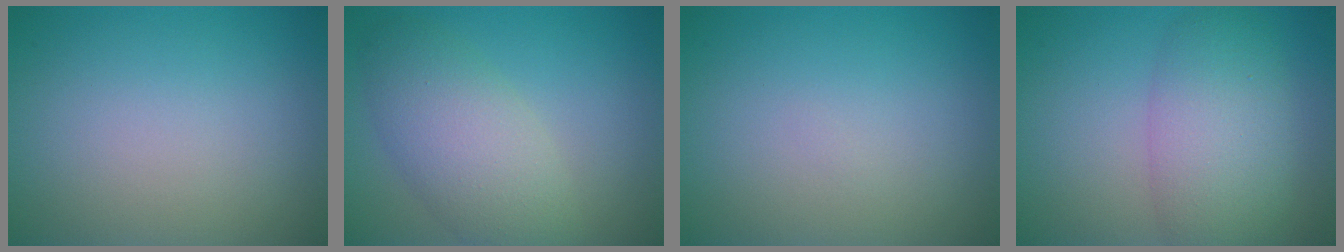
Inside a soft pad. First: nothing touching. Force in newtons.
{"total": 5.6, "press": 5.6, "slide": 0.3}
{"total": 0.0}
{"total": 5.9, "press": 5.9, "slide": 0.4}